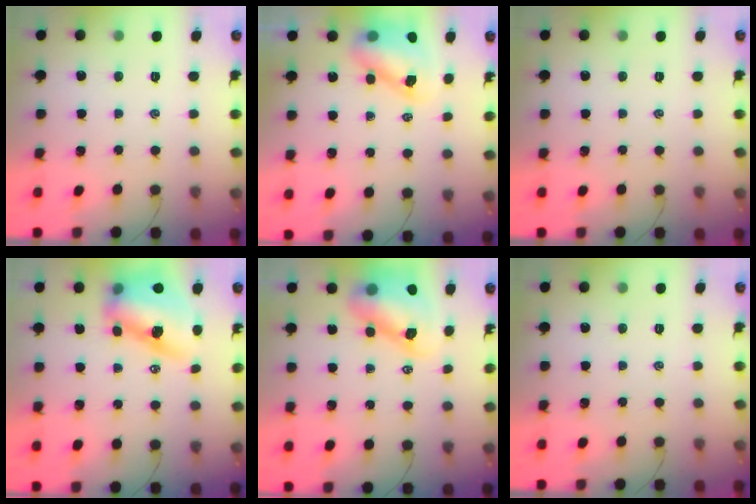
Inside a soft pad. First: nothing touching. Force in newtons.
{"total": 8.1, "press": 7.9, "slide": 1.9}
{"total": 0.0}
{"total": 12.8, "press": 12.4, "slide": 3.5}
{"total": 9.3, "press": 8.9, "slide": 3.0}
{"total": 0.0}